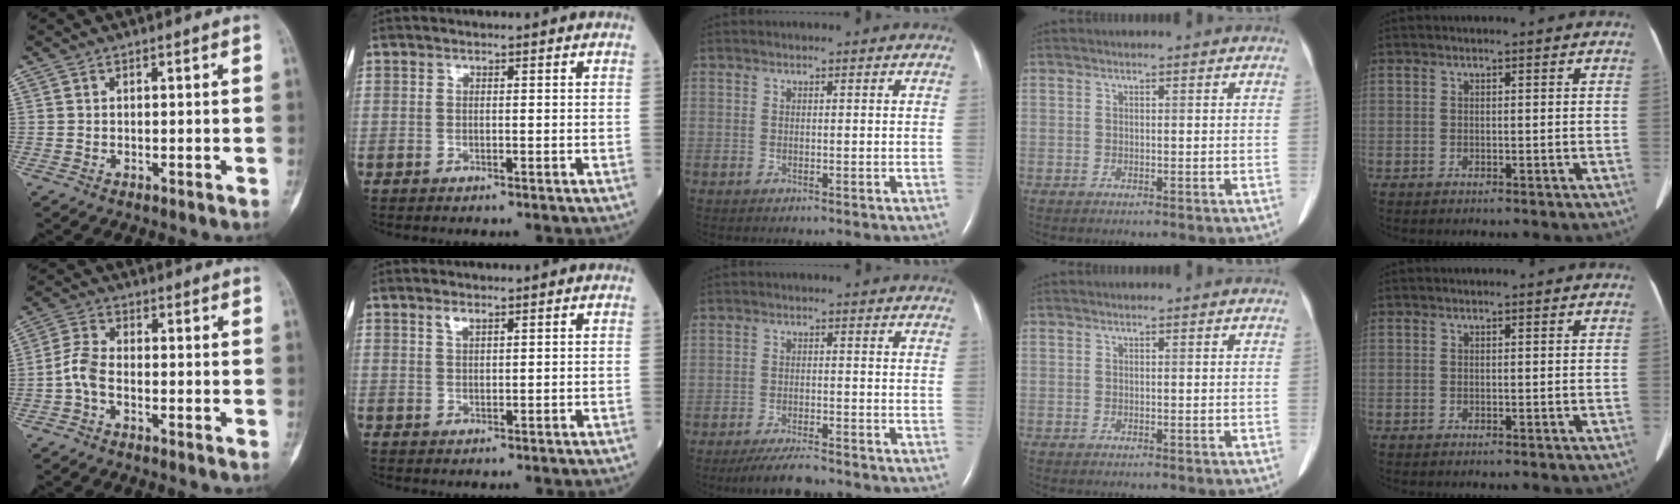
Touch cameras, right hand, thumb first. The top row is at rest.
{"thumb": {"total": 4.6, "force": [-1.6, 2.5, 3.5], "torque": [-0.077, 0.017, -0.041]}, "index": {"total": 1.3, "force": [1.0, 0.3, 0.8], "torque": [-0.018, 0.003, 0.025]}, "middle": {"total": 5.3, "force": [-4.7, 0.8, 2.4], "torque": [-0.047, -0.014, -0.082]}}